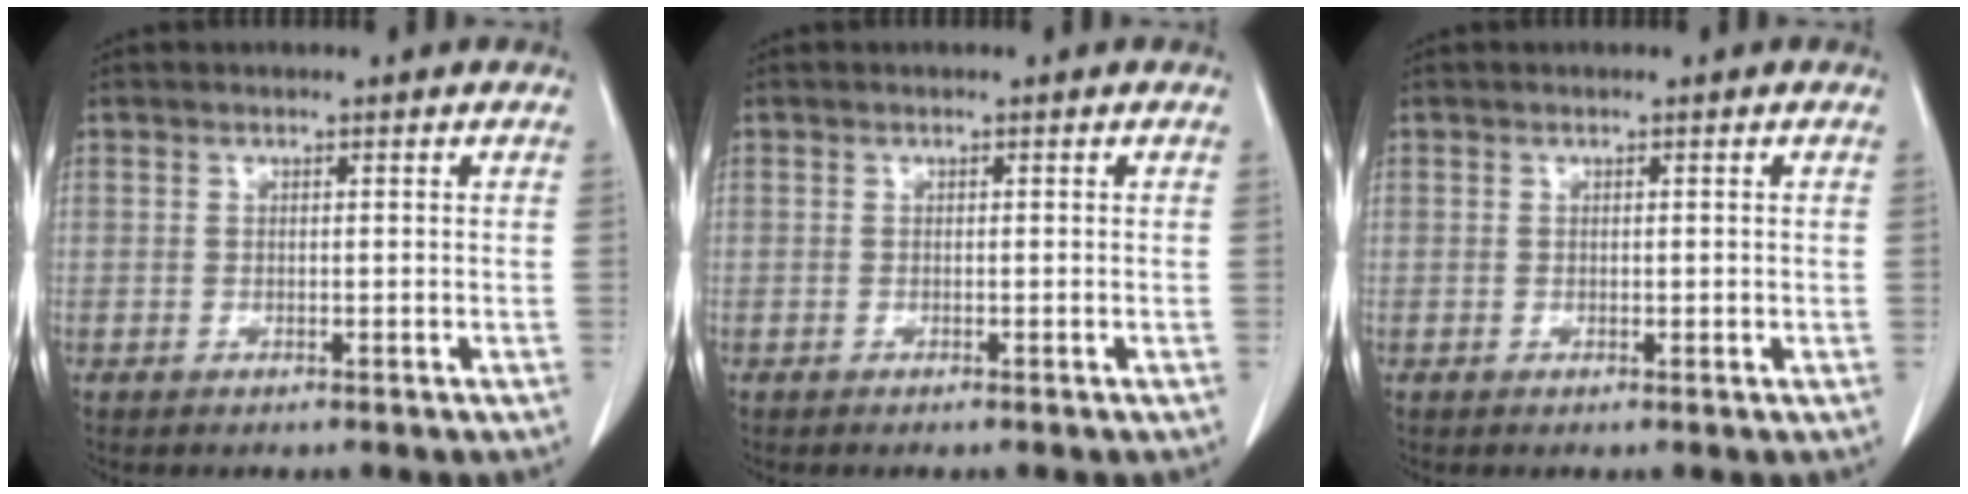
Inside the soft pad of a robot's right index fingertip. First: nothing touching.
{"total": 0.0}
{"total": 0.5, "force": [0.1, 0.4, 0.3], "torque": [-0.004, -0.001, 0.003]}